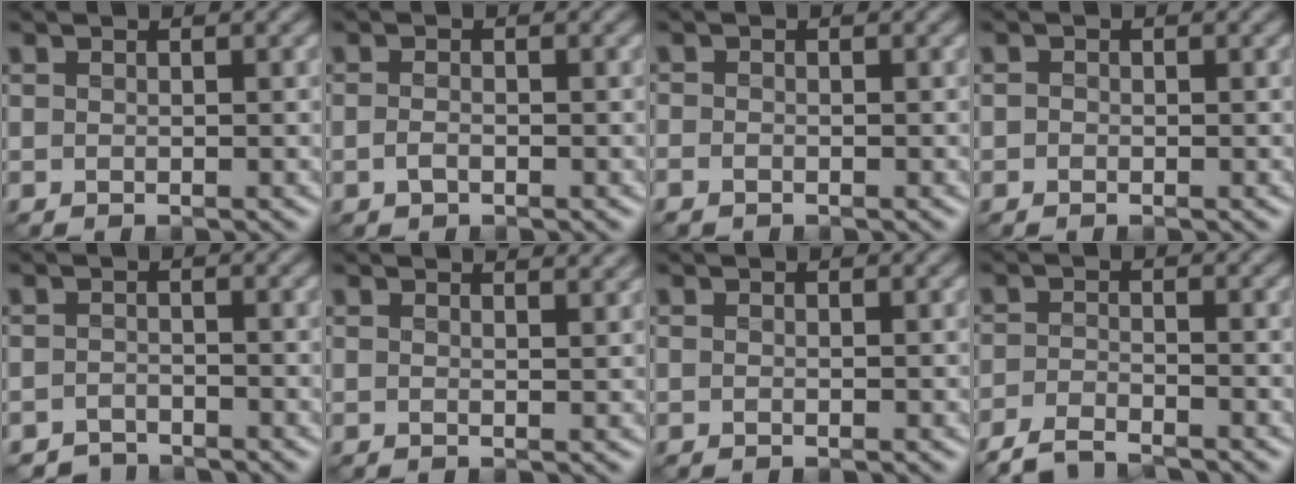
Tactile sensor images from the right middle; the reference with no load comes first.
{"total": 1.1, "force": [-0.6, 0.6, 0.7], "torque": [-0.020, -0.001, -0.017]}
{"total": 1.2, "force": [-0.8, 0.8, 0.5], "torque": [-0.009, -0.007, -0.020]}
{"total": 0.6, "force": [-0.3, 0.5, 0.0], "torque": [0.002, -0.004, -0.010]}
{"total": 2.2, "force": [-2.2, 0.5, -0.2], "torque": [0.011, 0.002, -0.046]}
{"total": 1.9, "force": [1.8, 0.3, 0.4], "torque": [-0.008, 0.001, 0.018]}
{"total": 0.0}
{"total": 3.5, "force": [-3.3, 0.6, 0.9], "torque": [-0.020, -0.006, -0.072]}